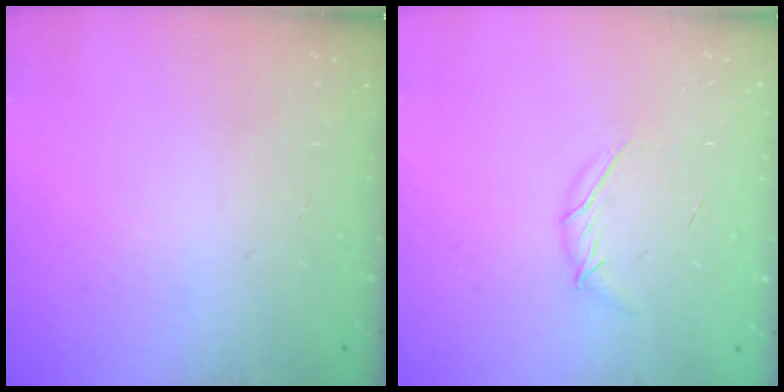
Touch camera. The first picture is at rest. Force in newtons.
{"total": 5.5, "press": 5.4, "slide": 0.9}